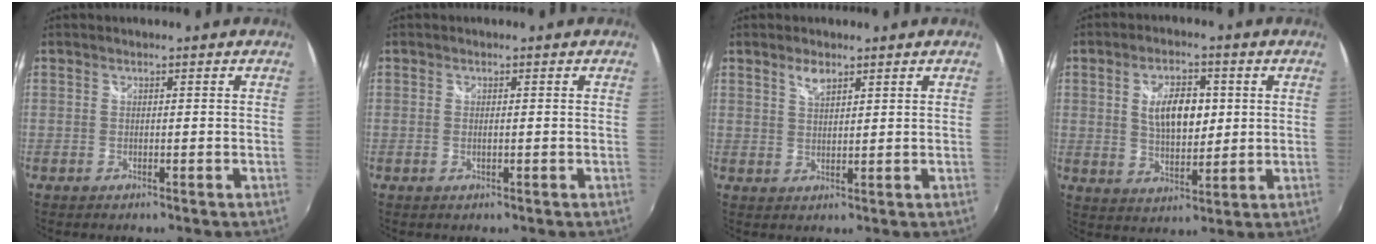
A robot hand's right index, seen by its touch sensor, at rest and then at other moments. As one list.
[{"total": 0.8, "force": [-0.1, 0.1, 0.8], "torque": [-0.016, 0.001, -0.002]}, {"total": 2.9, "force": [2.0, 1.2, 1.8], "torque": [-0.029, 0.002, 0.035]}, {"total": 9.3, "force": [1.8, 4.8, 7.7], "torque": [-0.132, 0.007, 0.034]}]